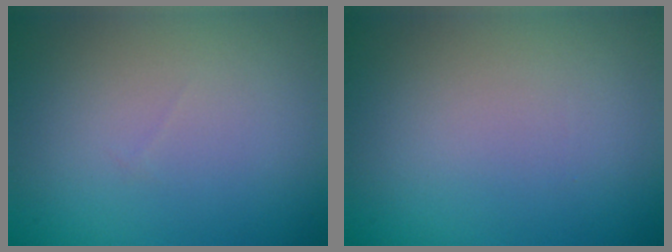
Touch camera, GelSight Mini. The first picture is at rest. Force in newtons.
{"total": 0.0}